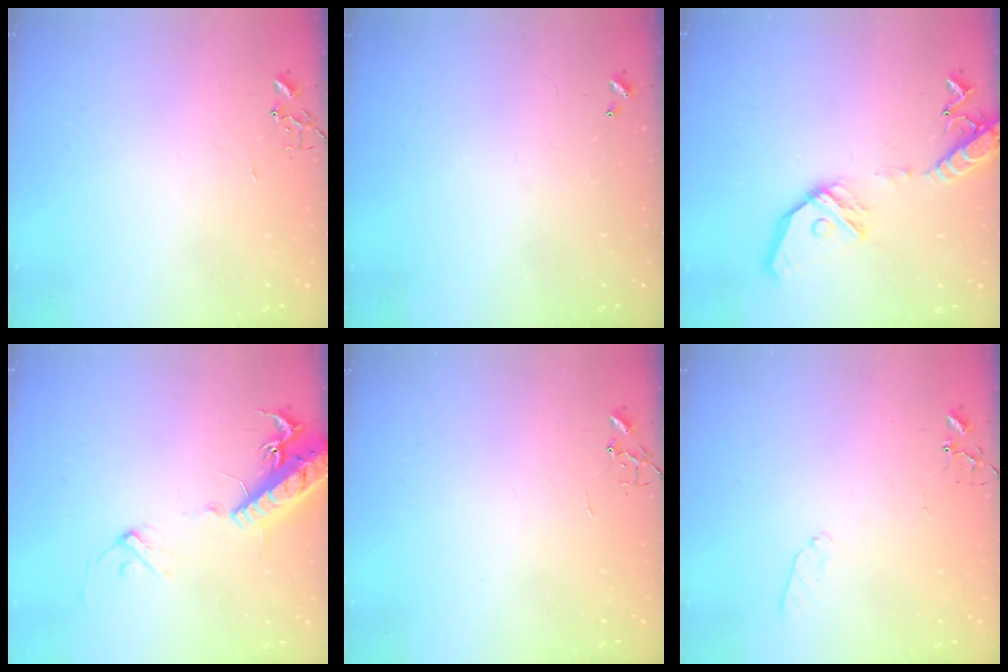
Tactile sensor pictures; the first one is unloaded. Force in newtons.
{"total": 0.0}
{"total": 16.3, "press": 16.0, "slide": 3.2}
{"total": 17.9, "press": 17.6, "slide": 3.5}
{"total": 0.0}
{"total": 6.6, "press": 6.5, "slide": 0.6}